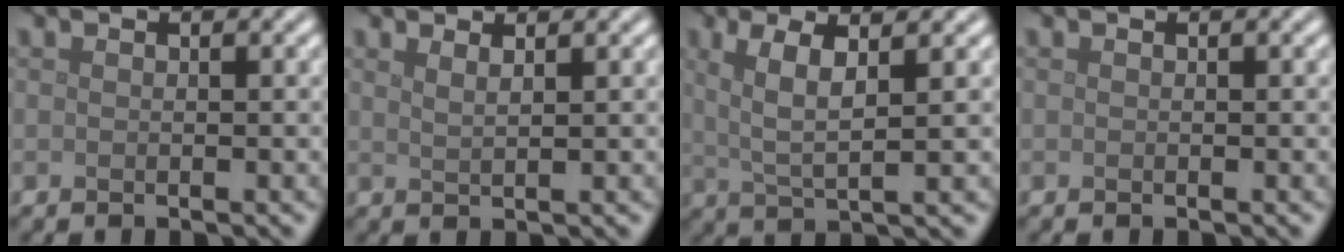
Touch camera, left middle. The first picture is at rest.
{"total": 1.5, "force": [1.1, 0.5, 0.9], "torque": [-0.009, 0.002, 0.011]}
{"total": 4.3, "force": [1.5, 1.0, 4.0], "torque": [-0.080, 0.000, 0.031]}
{"total": 0.0}